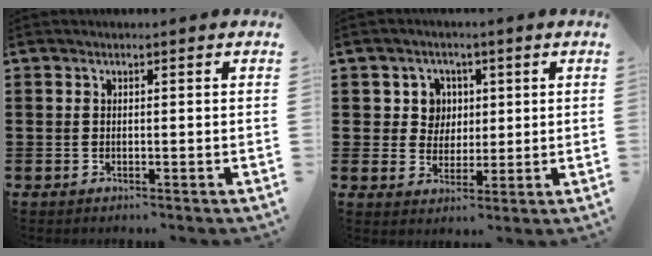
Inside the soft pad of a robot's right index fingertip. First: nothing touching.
{"total": 5.2, "force": [1.3, 4.7, 1.7], "torque": [-0.049, 0.013, 0.020]}